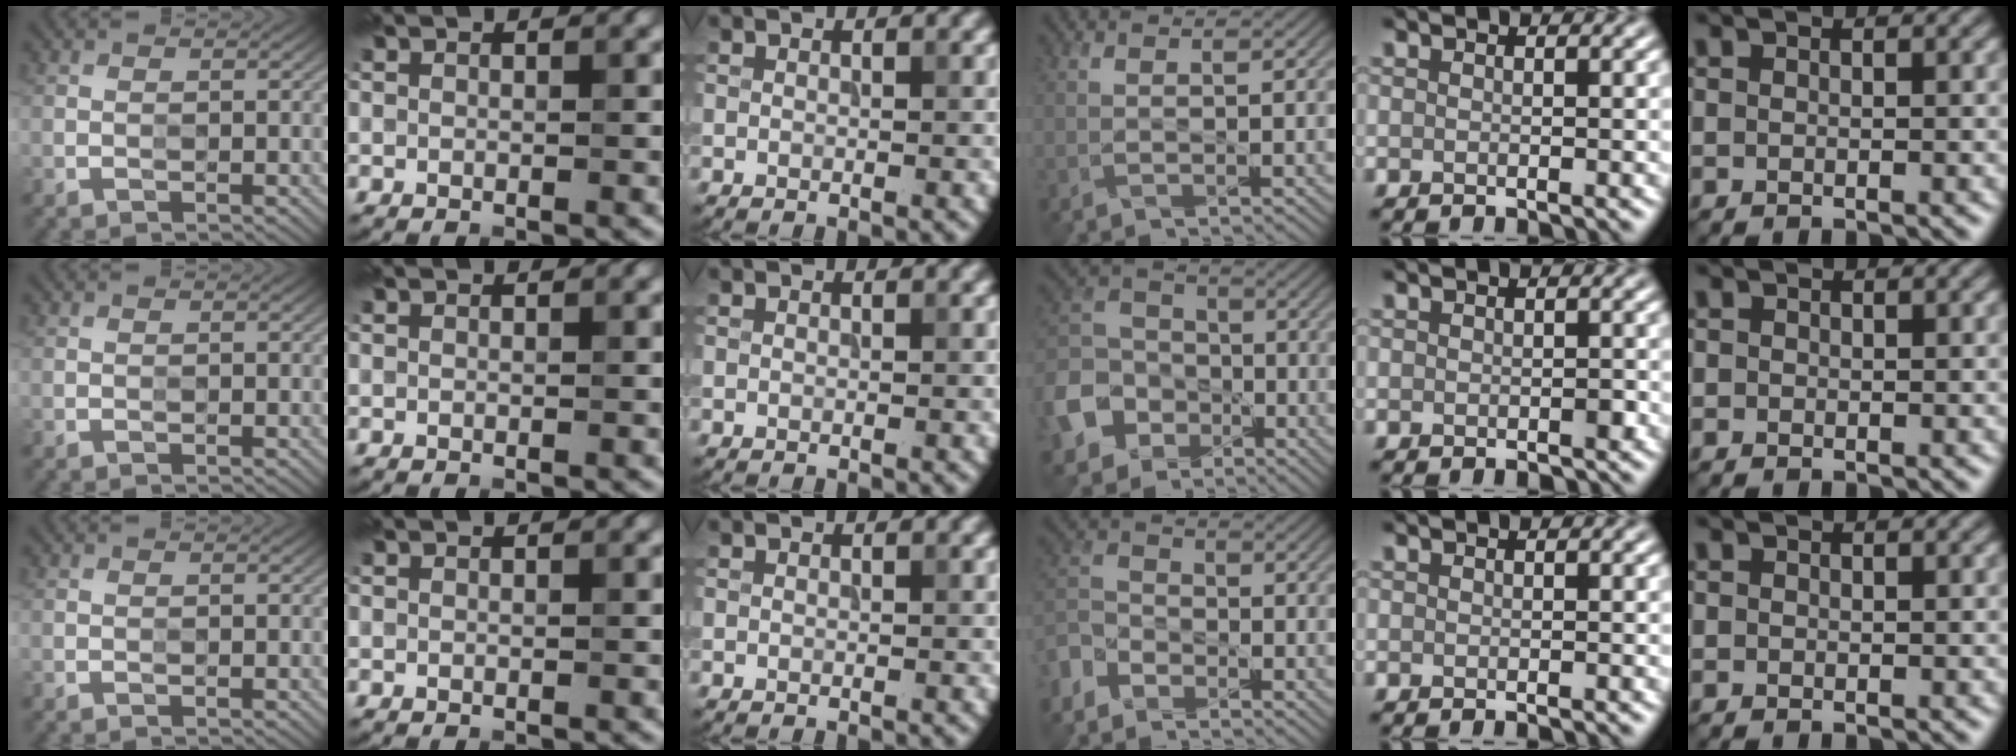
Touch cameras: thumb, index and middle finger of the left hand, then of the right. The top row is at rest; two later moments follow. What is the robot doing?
{"motion": "press", "object": "stopwatch"}